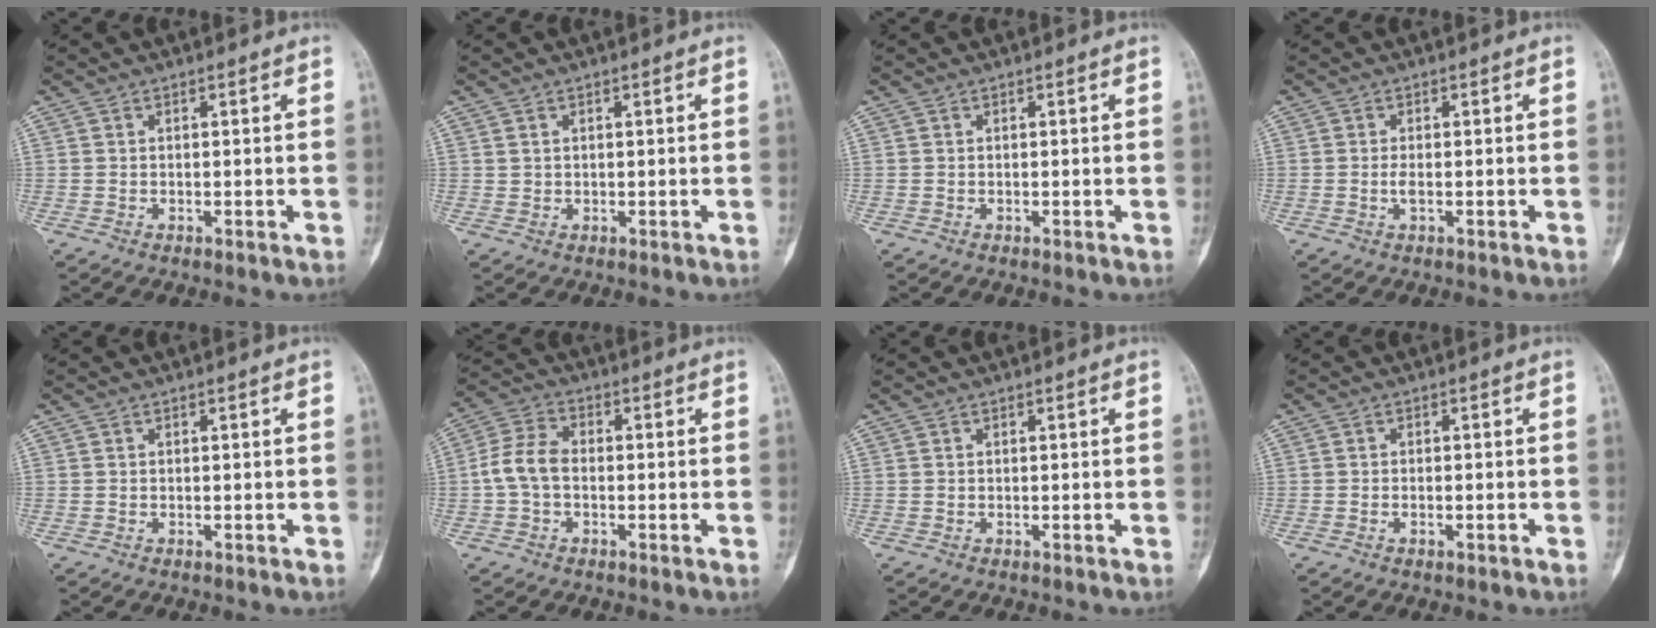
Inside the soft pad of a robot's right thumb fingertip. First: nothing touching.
{"total": 0.6, "force": [0.4, 0.4, 0.2], "torque": [0.003, -0.002, 0.006]}
{"total": 0.0}
{"total": 1.2, "force": [-0.2, 0.4, 1.1], "torque": [-0.025, -0.002, -0.003]}
{"total": 0.0}
{"total": 6.7, "force": [-0.9, 4.4, 4.9], "torque": [-0.099, 0.020, -0.026]}
{"total": 0.0}
{"total": 1.0, "force": [-0.4, 0.4, 0.8], "torque": [-0.017, 0.009, -0.005]}